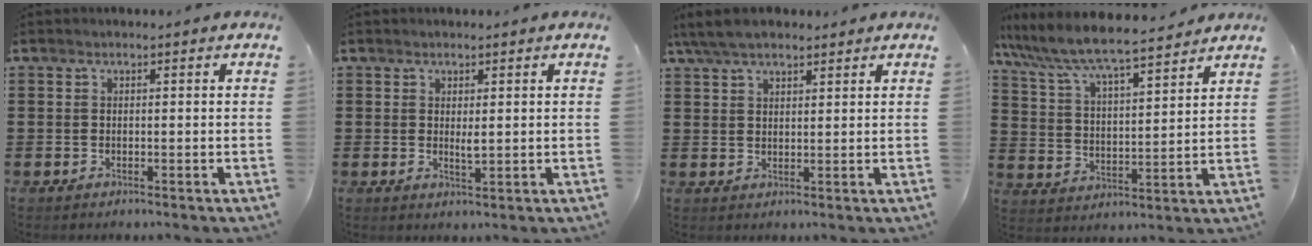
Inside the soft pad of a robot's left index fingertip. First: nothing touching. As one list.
[{"total": 2.1, "force": [0.5, 0.4, 2.0], "torque": [-0.038, -0.001, 0.008]}, {"total": 5.2, "force": [4.1, 1.6, 2.8], "torque": [-0.064, 0.001, 0.077]}, {"total": 6.9, "force": [6.4, 0.3, 2.6], "torque": [-0.078, -0.040, 0.106]}]